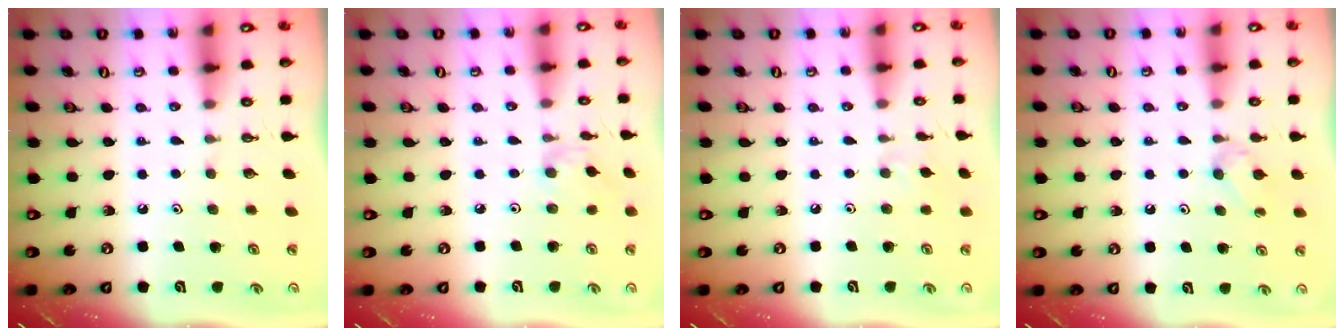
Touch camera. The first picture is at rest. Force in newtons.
{"total": 2.7, "press": 2.7, "slide": 0.6}
{"total": 3.6, "press": 3.5, "slide": 0.7}
{"total": 4.5, "press": 4.4, "slide": 0.8}